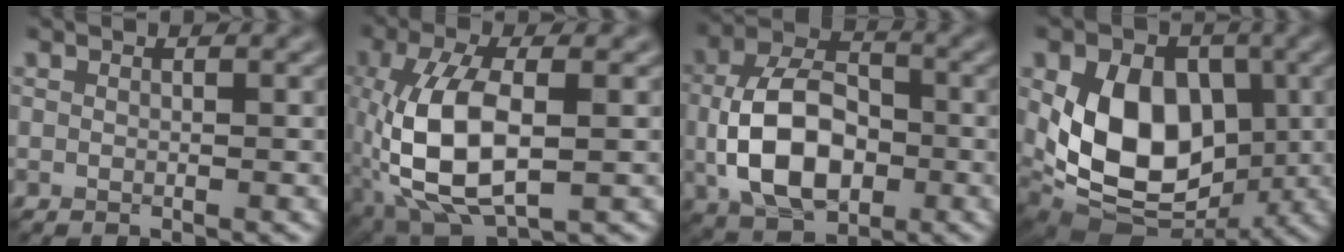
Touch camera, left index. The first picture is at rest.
{"total": 9.6, "force": [-1.6, 4.4, 8.4], "torque": [-0.184, 0.001, -0.031]}
{"total": 9.6, "force": [-1.3, 6.2, 7.2], "torque": [-0.146, 0.005, -0.029]}
{"total": 11.6, "force": [0.2, 8.2, 8.2], "torque": [-0.143, -0.015, 0.005]}